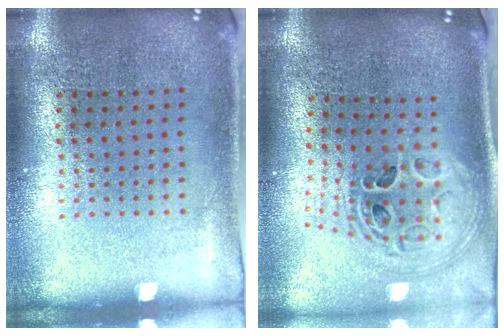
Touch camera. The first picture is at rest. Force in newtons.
{"total": 1.9, "press": 1.6, "slide": 1.1}